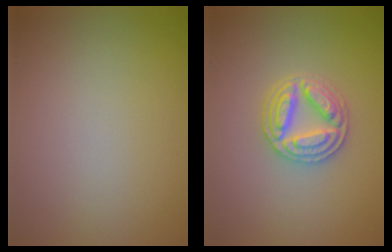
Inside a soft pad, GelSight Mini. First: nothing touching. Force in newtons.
{"total": 3.6, "press": 3.5, "slide": 0.8}